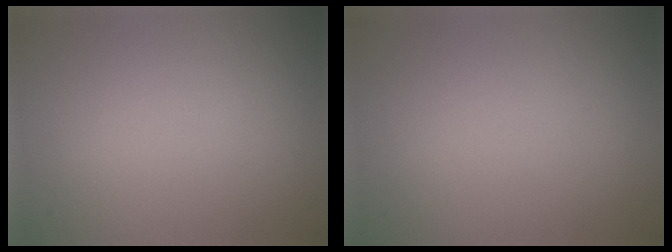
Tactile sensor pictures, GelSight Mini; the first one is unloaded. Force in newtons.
{"total": 0.0}